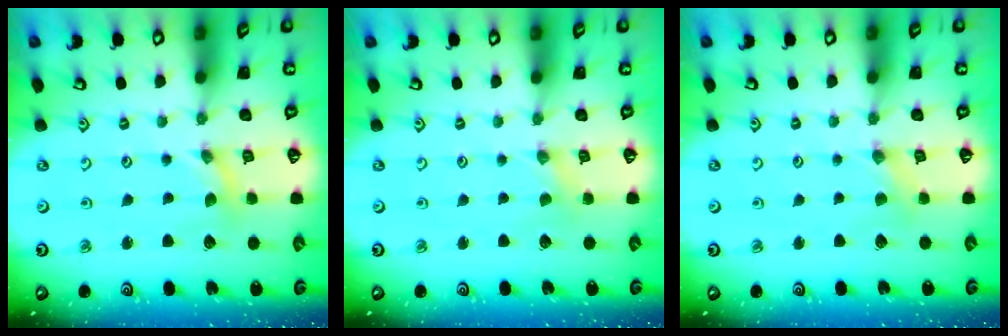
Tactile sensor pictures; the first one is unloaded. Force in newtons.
{"total": 0.0}
{"total": 2.5, "press": 2.4, "slide": 0.4}